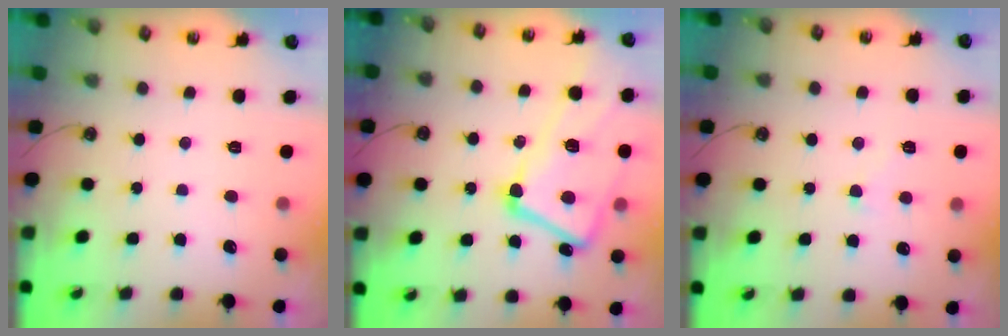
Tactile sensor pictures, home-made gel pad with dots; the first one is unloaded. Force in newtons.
{"total": 12.5, "press": 12.4, "slide": 2.0}
{"total": 4.0, "press": 3.9, "slide": 0.9}